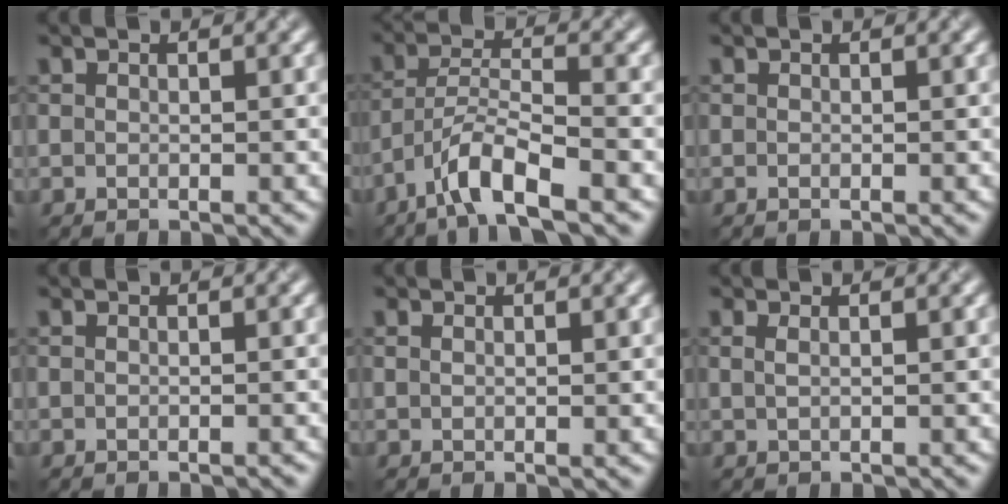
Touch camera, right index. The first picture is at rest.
{"total": 5.2, "force": [-3.9, 0.8, 3.4], "torque": [-0.061, 0.013, -0.072]}
{"total": 0.0}
{"total": 0.5, "force": [-0.2, 0.3, 0.4], "torque": [0.004, 0.003, -0.005]}
{"total": 0.5, "force": [0.2, 0.2, 0.4], "torque": [-0.003, 0.001, 0.006]}
{"total": 0.9, "force": [0.2, 0.5, 0.7], "torque": [0.000, 0.002, -0.003]}